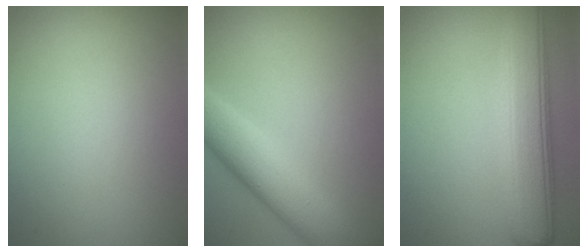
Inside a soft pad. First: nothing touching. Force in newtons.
{"total": 5.7, "press": 5.7, "slide": 0.1}
{"total": 6.9, "press": 6.9, "slide": 0.5}